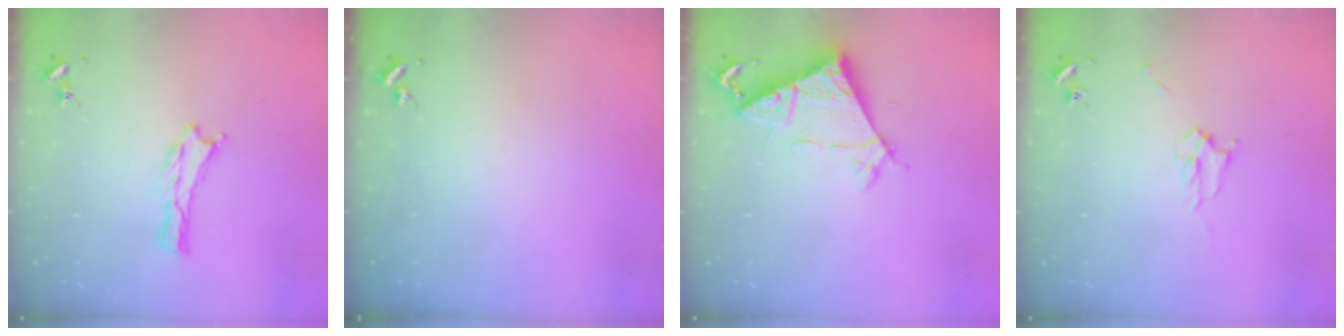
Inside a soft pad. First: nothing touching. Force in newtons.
{"total": 0.0}
{"total": 7.1, "press": 7.0, "slide": 0.5}
{"total": 2.3, "press": 2.3, "slide": 0.3}